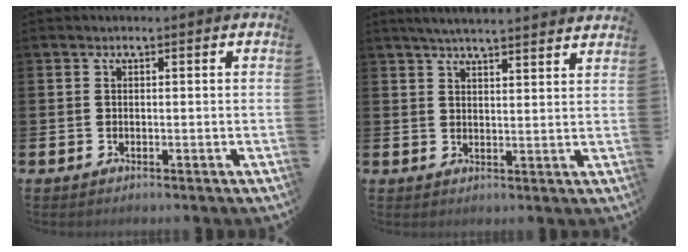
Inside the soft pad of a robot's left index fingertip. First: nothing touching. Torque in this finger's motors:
{"motor_torque": [0.68, -1.21, 0.47, 0.13]}